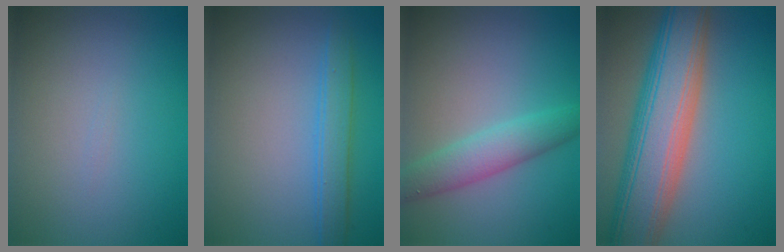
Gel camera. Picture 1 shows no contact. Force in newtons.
{"total": 2.0, "press": 2.0, "slide": 0.1}
{"total": 3.8, "press": 3.8, "slide": 0.1}
{"total": 11.1, "press": 11.1, "slide": 0.6}